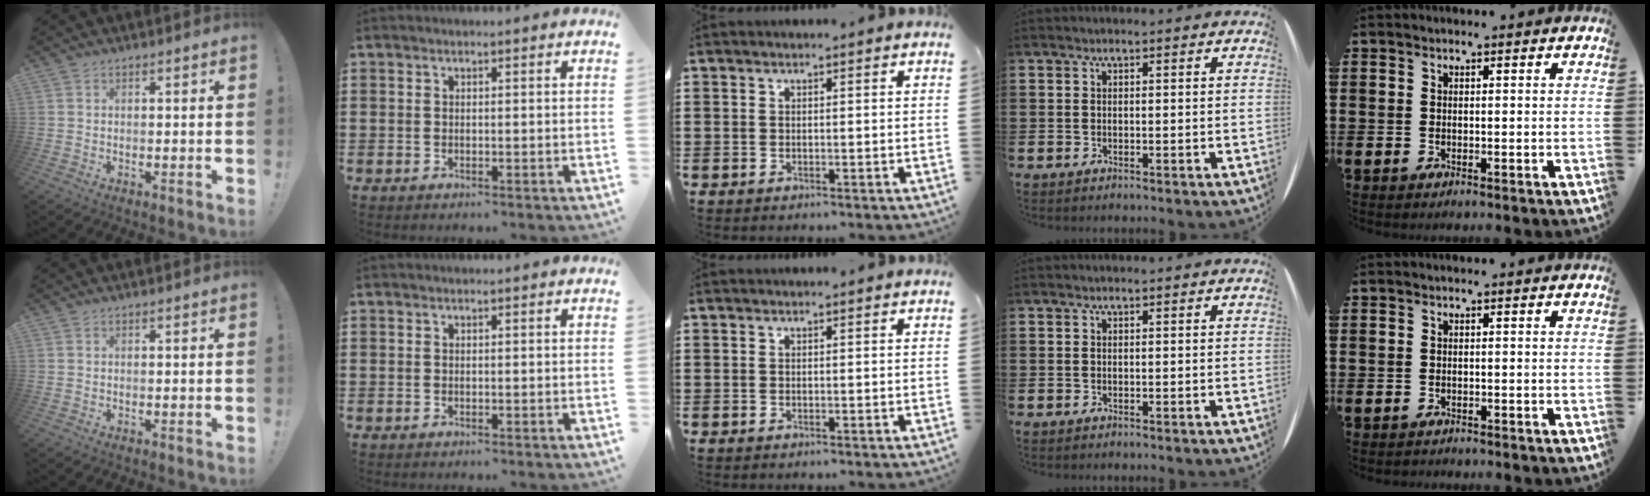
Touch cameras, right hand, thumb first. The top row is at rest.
{}